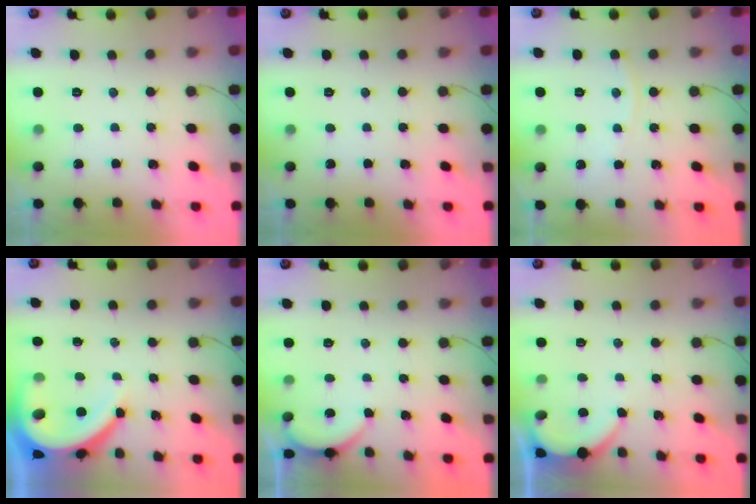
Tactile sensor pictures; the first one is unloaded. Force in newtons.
{"total": 0.0}
{"total": 2.8, "press": 2.8, "slide": 0.4}
{"total": 10.7, "press": 10.7, "slide": 1.3}
{"total": 2.8, "press": 2.8, "slide": 0.3}
{"total": 2.9, "press": 2.9, "slide": 0.4}